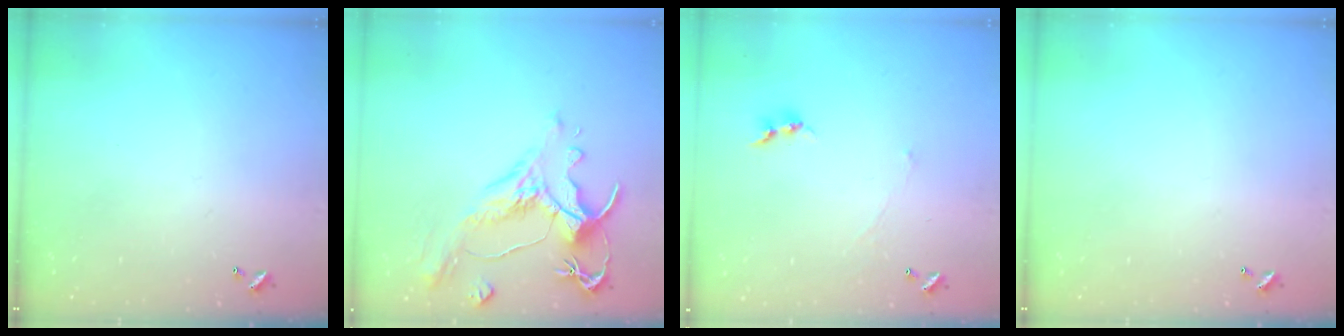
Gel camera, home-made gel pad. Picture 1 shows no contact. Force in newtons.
{"total": 1.5, "press": 0.1, "slide": 1.5}
{"total": 1.0, "press": 0.8, "slide": 0.6}
{"total": 0.0}